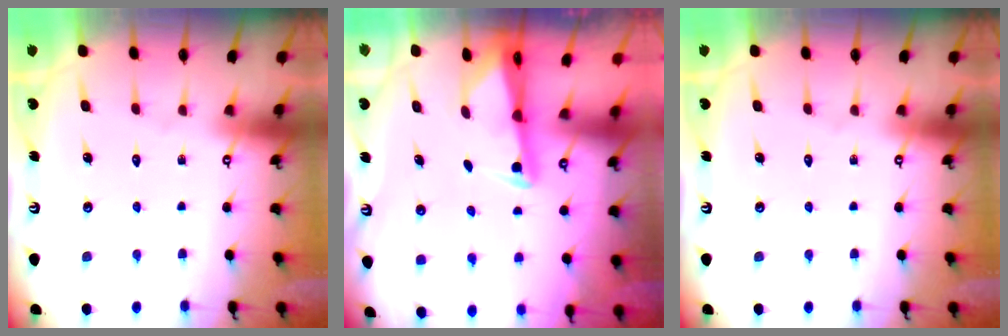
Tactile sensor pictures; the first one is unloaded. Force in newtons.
{"total": 2.1, "press": 2.1, "slide": 0.3}
{"total": 0.0}